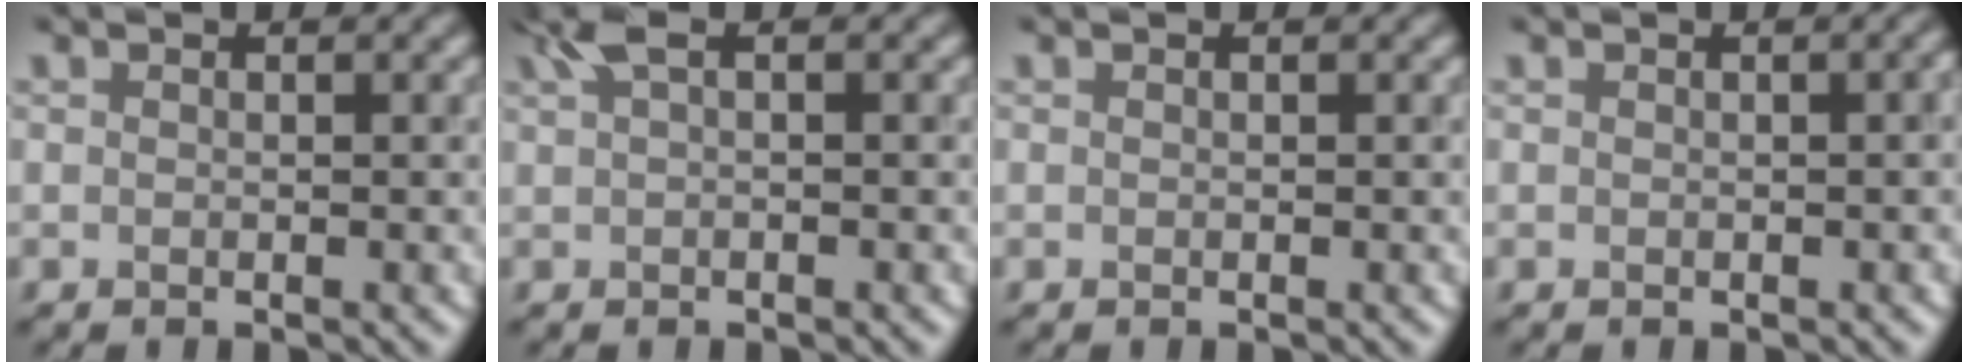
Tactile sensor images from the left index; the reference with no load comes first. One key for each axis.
{"total": 2.1, "fx": 0.9, "fy": 0.7, "fz": 1.7, "tx": -0.036, "ty": 0.006, "tz": 0.016}
{"total": 0.0}
{"total": 0.9, "fx": 0.0, "fy": 0.2, "fz": 0.8, "tx": -0.009, "ty": 0.003, "tz": 0.002}